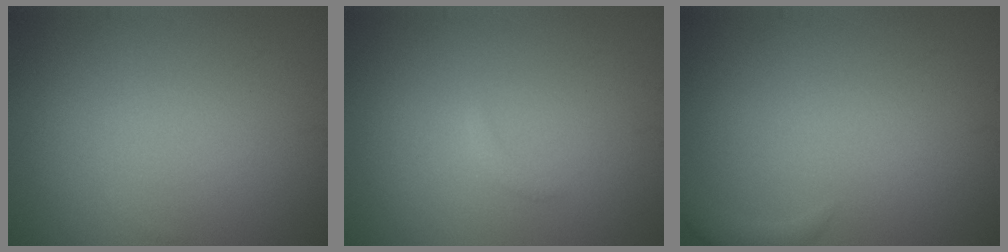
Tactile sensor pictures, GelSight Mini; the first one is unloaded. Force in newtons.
{"total": 0.6, "press": 0.6, "slide": 0.1}
{"total": 1.4, "press": 1.4, "slide": 0.2}